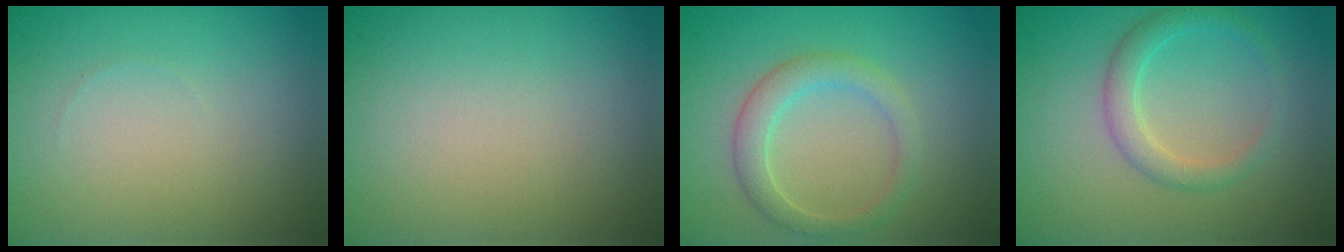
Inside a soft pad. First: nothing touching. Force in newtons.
{"total": 0.0}
{"total": 2.7, "press": 2.7, "slide": 0.2}
{"total": 2.3, "press": 2.3, "slide": 0.0}